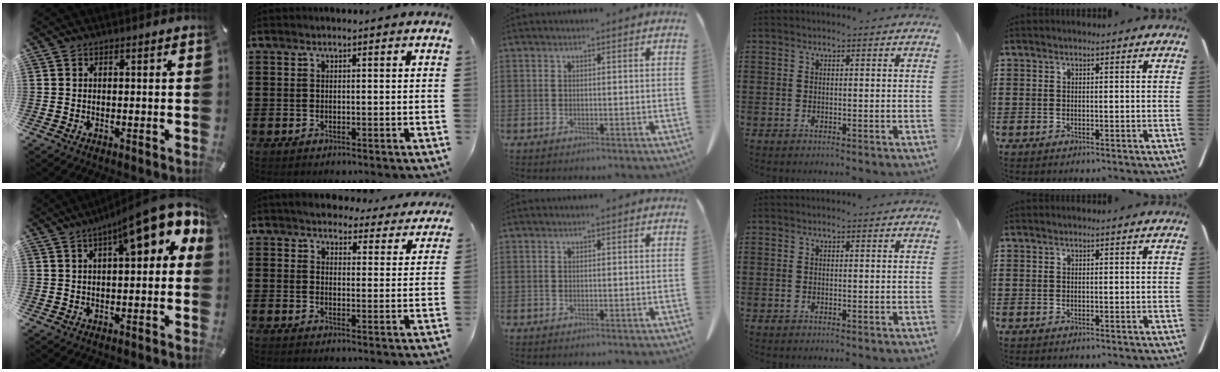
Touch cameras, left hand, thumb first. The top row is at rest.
{"thumb": {"total": 14.9, "force": [7.3, 4.6, 12.2], "torque": [-0.173, -0.041, 0.115]}, "index": {"total": 4.4, "force": [4.3, 0.7, 0.5], "torque": [-0.023, -0.025, 0.073]}}